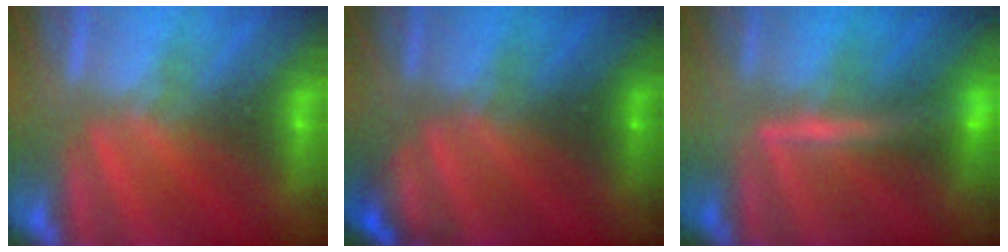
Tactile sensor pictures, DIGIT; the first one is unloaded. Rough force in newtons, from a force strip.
{"total": 2.2}
{"total": 2.4}